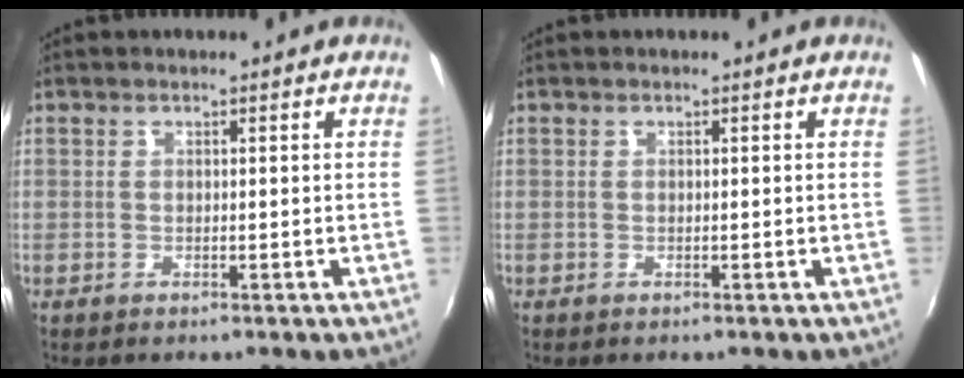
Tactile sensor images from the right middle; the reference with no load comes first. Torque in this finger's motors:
{"motor_torque": [0.00, 0.00, -0.02, 0.01]}